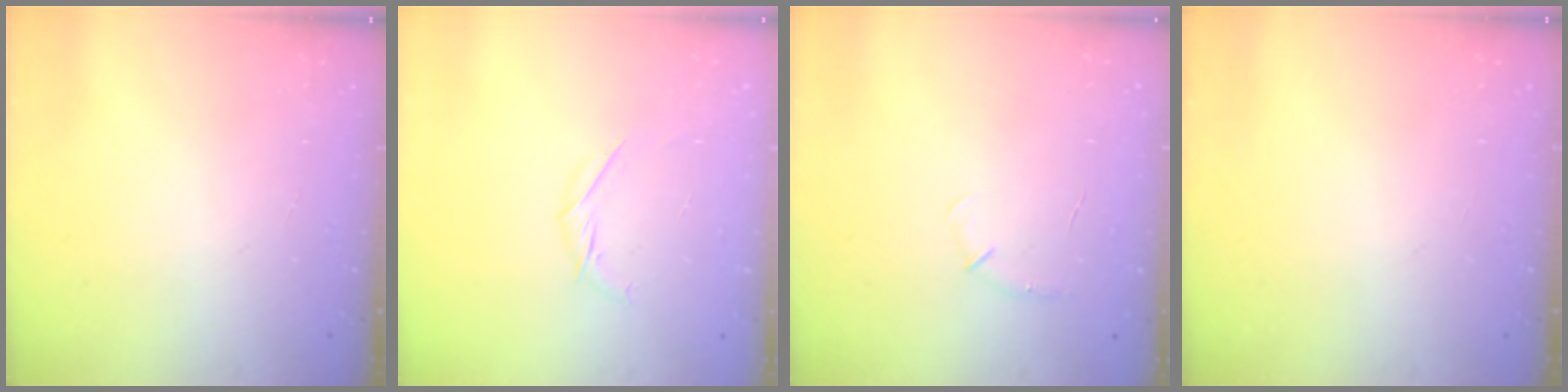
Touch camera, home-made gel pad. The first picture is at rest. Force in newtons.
{"total": 4.8, "press": 4.7, "slide": 1.1}
{"total": 4.1, "press": 4.0, "slide": 1.0}
{"total": 0.0}